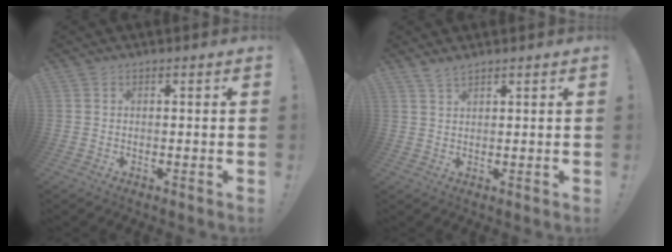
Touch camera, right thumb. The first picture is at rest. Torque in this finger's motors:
{"motor_torque": [-0.05, 0.04, 0.29, 0.12, 0.00]}